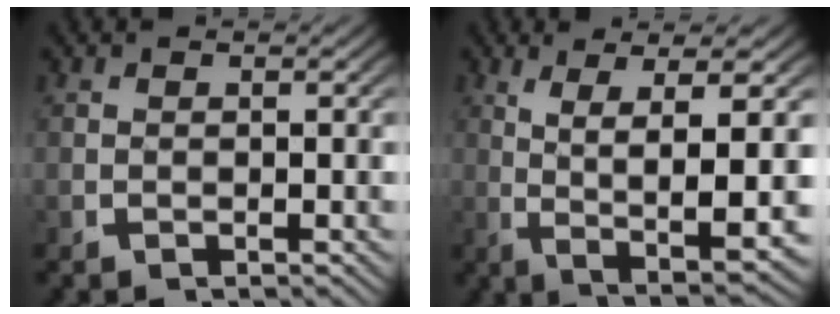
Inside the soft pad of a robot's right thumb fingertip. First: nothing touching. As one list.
[{"total": 8.8, "force": [-0.1, 2.8, 8.3], "torque": [-0.149, -0.020, 0.018]}]